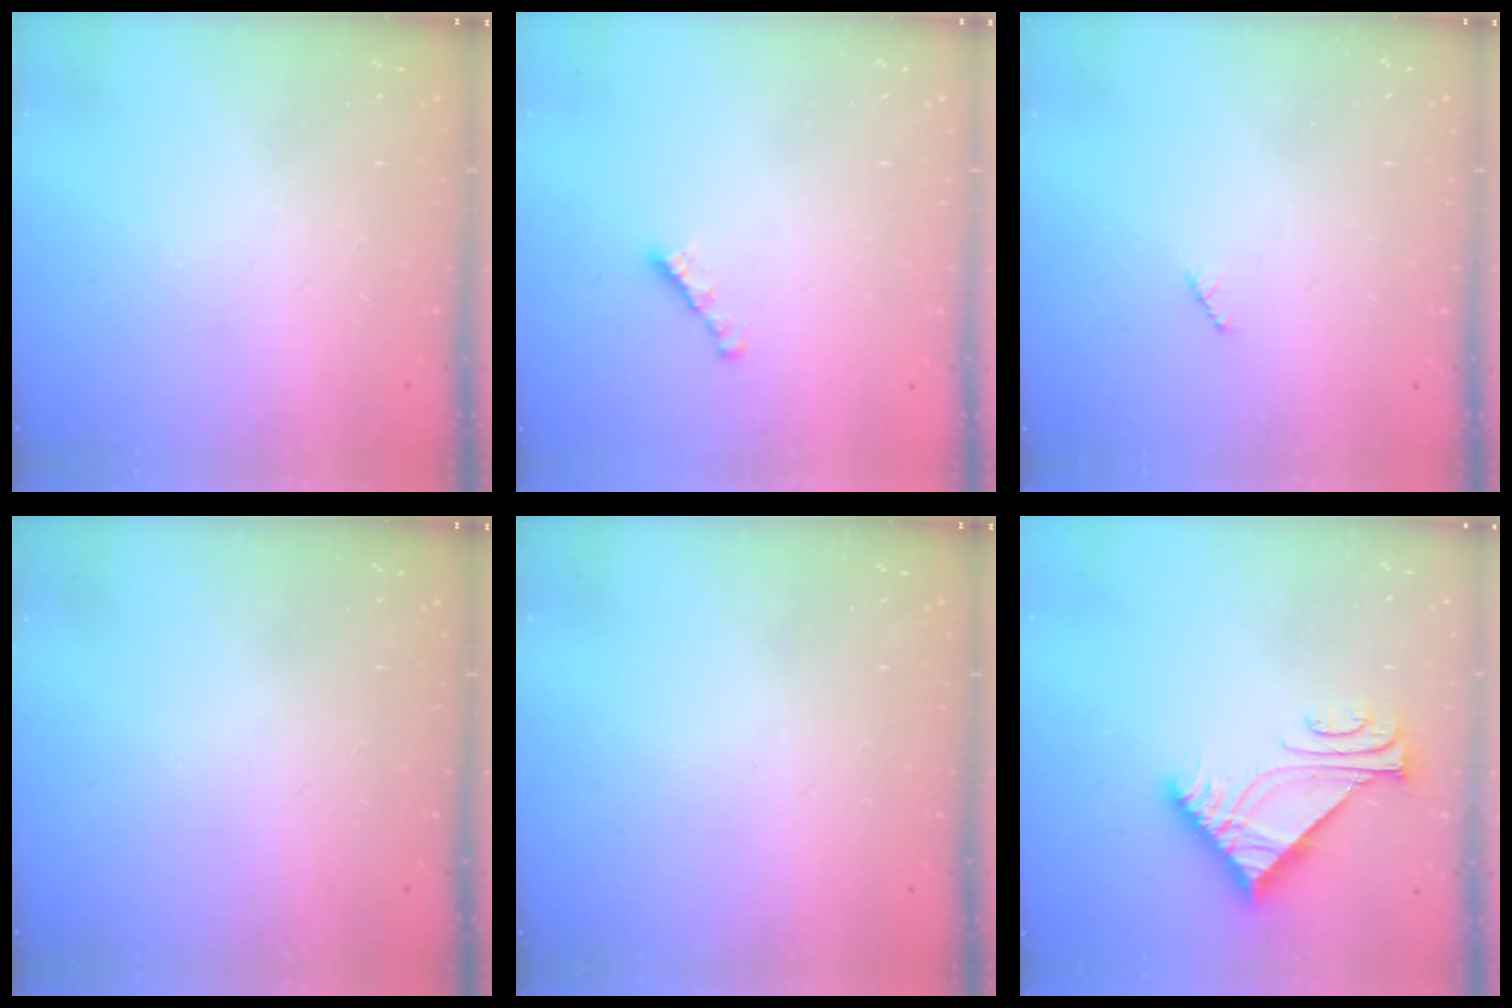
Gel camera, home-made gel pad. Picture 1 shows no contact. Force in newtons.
{"total": 2.7, "press": 2.7, "slide": 0.2}
{"total": 2.5, "press": 2.5, "slide": 0.3}
{"total": 0.0}
{"total": 0.0}
{"total": 7.0, "press": 6.9, "slide": 0.8}